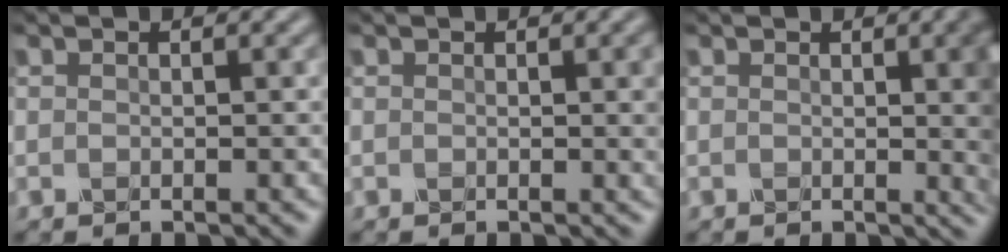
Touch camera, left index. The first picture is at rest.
{"total": 1.4, "force": [0.2, 0.3, 1.3], "torque": [-0.013, 0.000, 0.002]}
{"total": 5.3, "force": [0.5, 1.6, 5.0], "torque": [-0.038, 0.000, 0.008]}